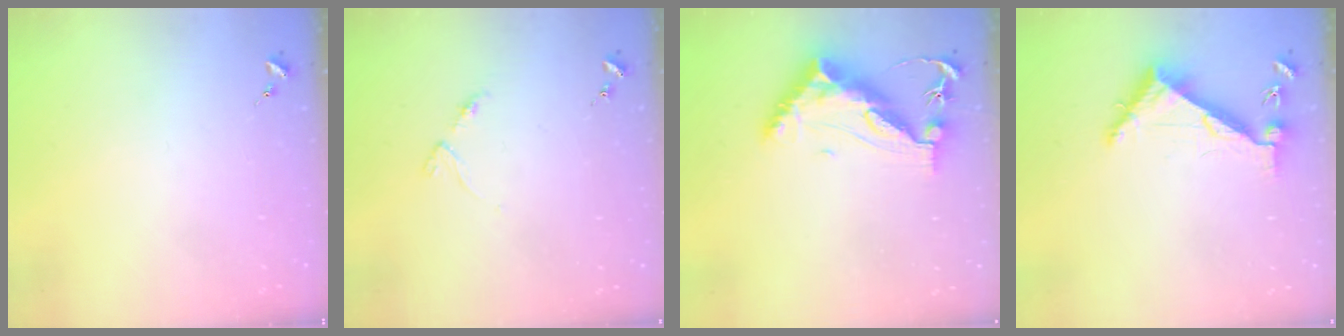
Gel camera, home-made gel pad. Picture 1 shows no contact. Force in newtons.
{"total": 4.0, "press": 3.9, "slide": 0.4}
{"total": 13.0, "press": 12.9, "slide": 0.7}
{"total": 6.4, "press": 6.4, "slide": 0.7}